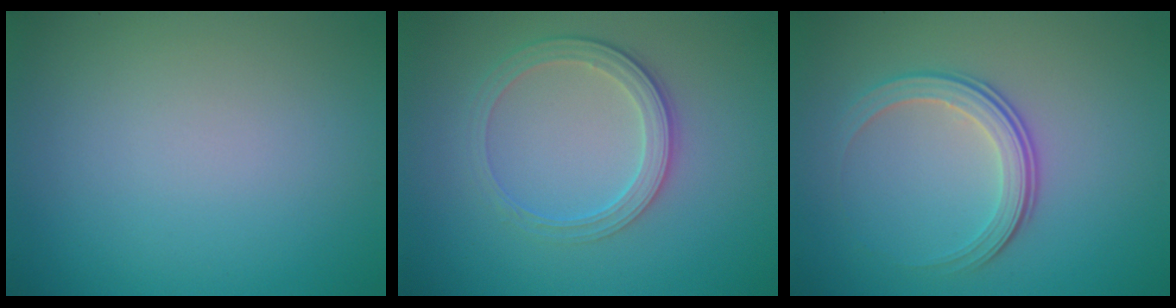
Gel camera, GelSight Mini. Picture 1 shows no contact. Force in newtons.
{"total": 3.0, "press": 2.6, "slide": 1.4}
{"total": 3.2, "press": 2.6, "slide": 1.9}